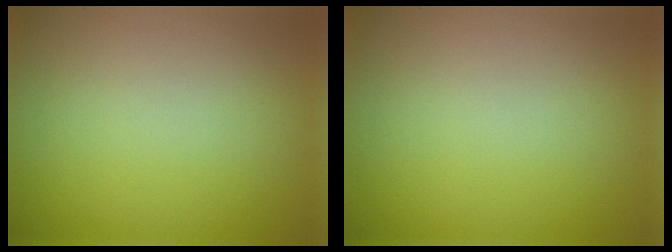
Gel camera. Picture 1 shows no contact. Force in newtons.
{"total": 0.0}